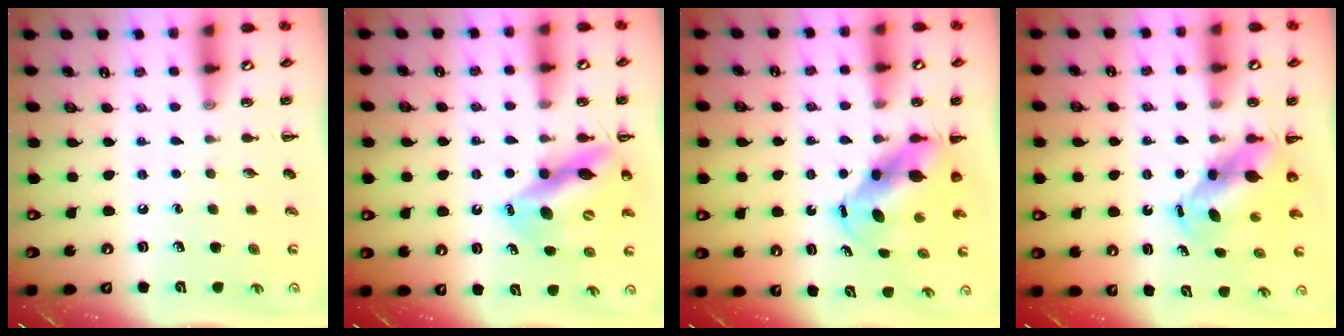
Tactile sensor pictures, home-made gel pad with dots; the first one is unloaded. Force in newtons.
{"total": 13.8, "press": 13.2, "slide": 4.0}
{"total": 7.0, "press": 6.6, "slide": 2.3}
{"total": 6.0, "press": 5.7, "slide": 1.9}